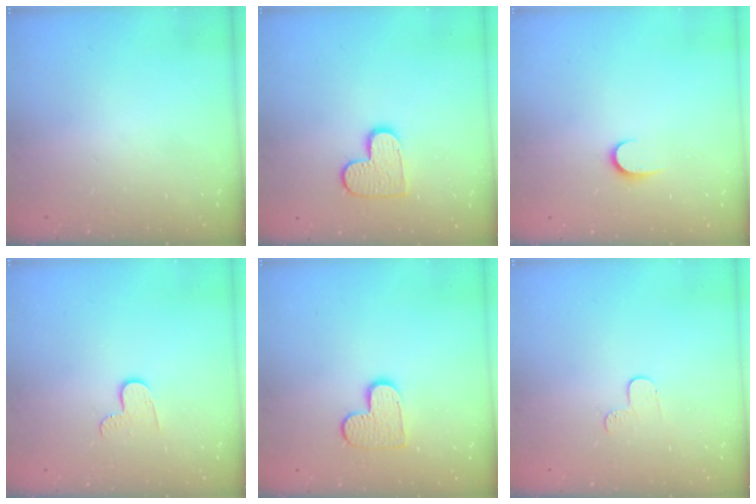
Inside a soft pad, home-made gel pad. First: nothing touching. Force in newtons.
{"total": 10.0, "press": 10.0, "slide": 0.6}
{"total": 5.1, "press": 5.1, "slide": 0.5}
{"total": 5.2, "press": 5.2, "slide": 0.5}
{"total": 8.9, "press": 8.9, "slide": 0.4}
{"total": 4.3, "press": 4.2, "slide": 0.5}